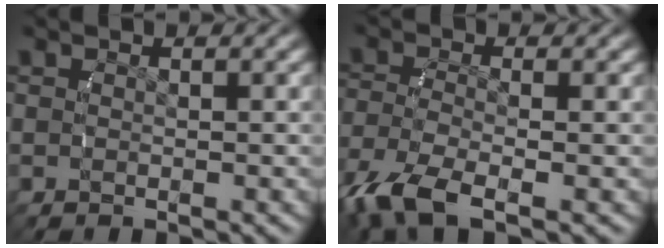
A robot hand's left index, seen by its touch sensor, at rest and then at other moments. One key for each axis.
{"total": 6.0, "fx": -2.7, "fy": 3.4, "fz": 4.2, "tx": -0.121, "ty": -0.047, "tz": -0.018}